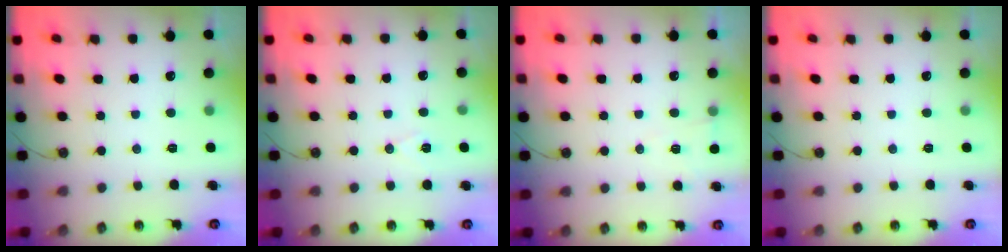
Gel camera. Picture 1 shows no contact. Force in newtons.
{"total": 6.5, "press": 4.8, "slide": 4.4}
{"total": 4.6, "press": 3.9, "slide": 2.3}
{"total": 0.0}